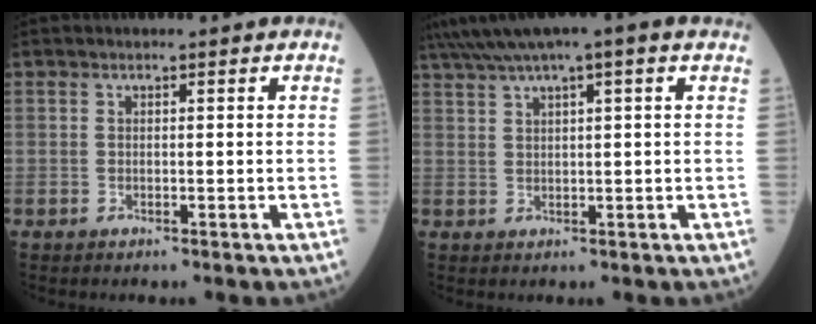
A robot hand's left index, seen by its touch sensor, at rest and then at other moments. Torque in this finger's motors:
{"motor_torque": [0.67, -1.47, 0.23, 0.03]}